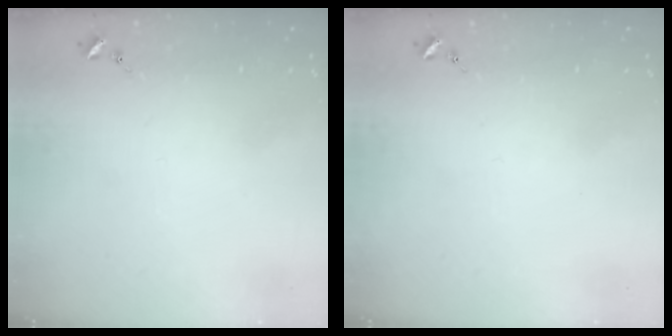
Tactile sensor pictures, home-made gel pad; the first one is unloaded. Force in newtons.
{"total": 0.0}